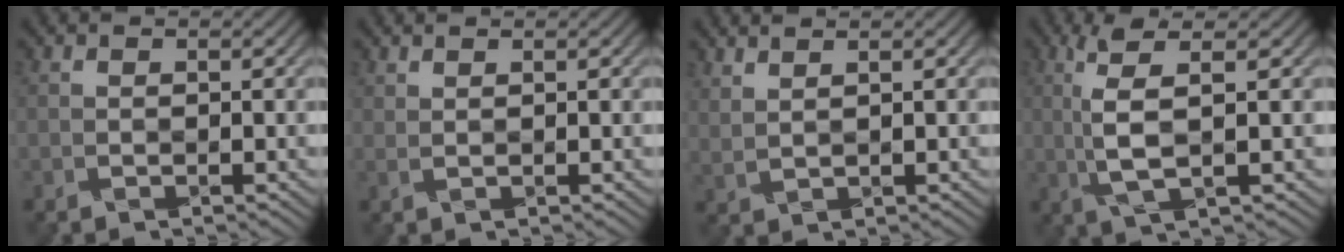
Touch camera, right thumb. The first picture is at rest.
{"total": 1.0, "force": [0.9, 0.1, 0.4], "torque": [-0.011, 0.002, 0.018]}
{"total": 2.9, "force": [2.4, 0.7, 1.4], "torque": [-0.014, -0.003, 0.037]}
{"total": 4.9, "force": [0.9, 0.9, 4.8], "torque": [-0.110, 0.008, 0.022]}